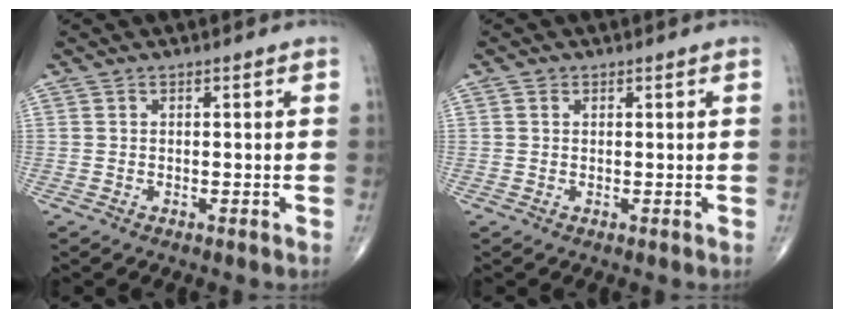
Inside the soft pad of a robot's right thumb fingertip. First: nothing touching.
{"total": 0.8, "force": [0.3, 0.7, 0.2], "torque": [0.001, 0.000, 0.004]}